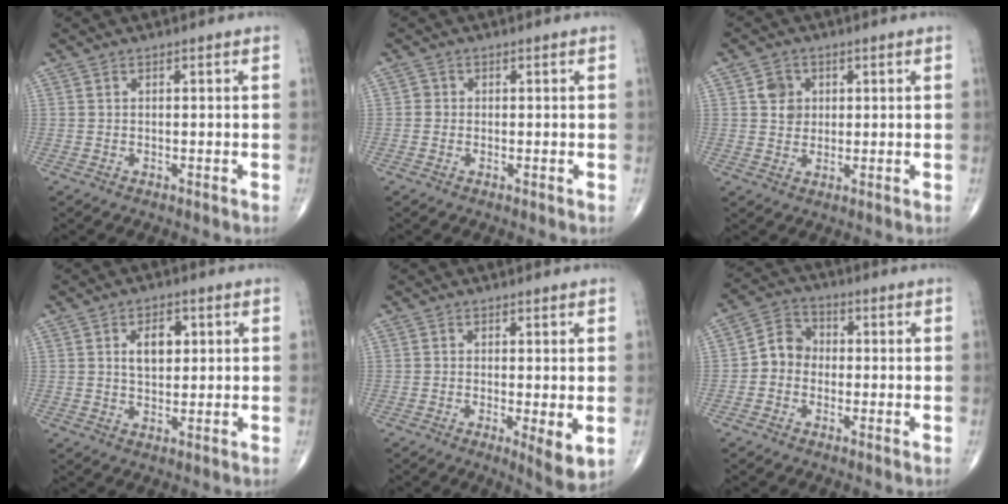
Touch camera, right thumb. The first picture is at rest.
{"total": 1.1, "force": [-0.1, 1.0, 0.2], "torque": [0.003, 0.003, -0.003]}
{"total": 4.2, "force": [1.2, 3.7, 1.7], "torque": [-0.008, -0.002, 0.018]}
{"total": 5.9, "force": [1.5, 3.6, 4.4], "torque": [-0.054, -0.004, 0.024]}
{"total": 5.1, "force": [-0.6, 1.3, 4.8], "torque": [-0.076, -0.016, -0.012]}
{"total": 6.0, "force": [-0.9, 5.2, 2.8], "torque": [-0.026, 0.023, -0.032]}